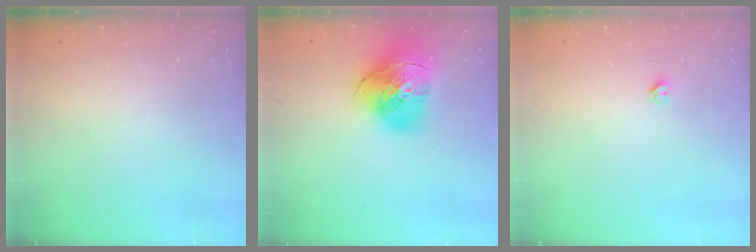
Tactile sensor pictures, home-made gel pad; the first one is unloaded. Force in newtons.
{"total": 20.4, "press": 20.2, "slide": 2.5}
{"total": 2.3, "press": 2.3, "slide": 0.2}